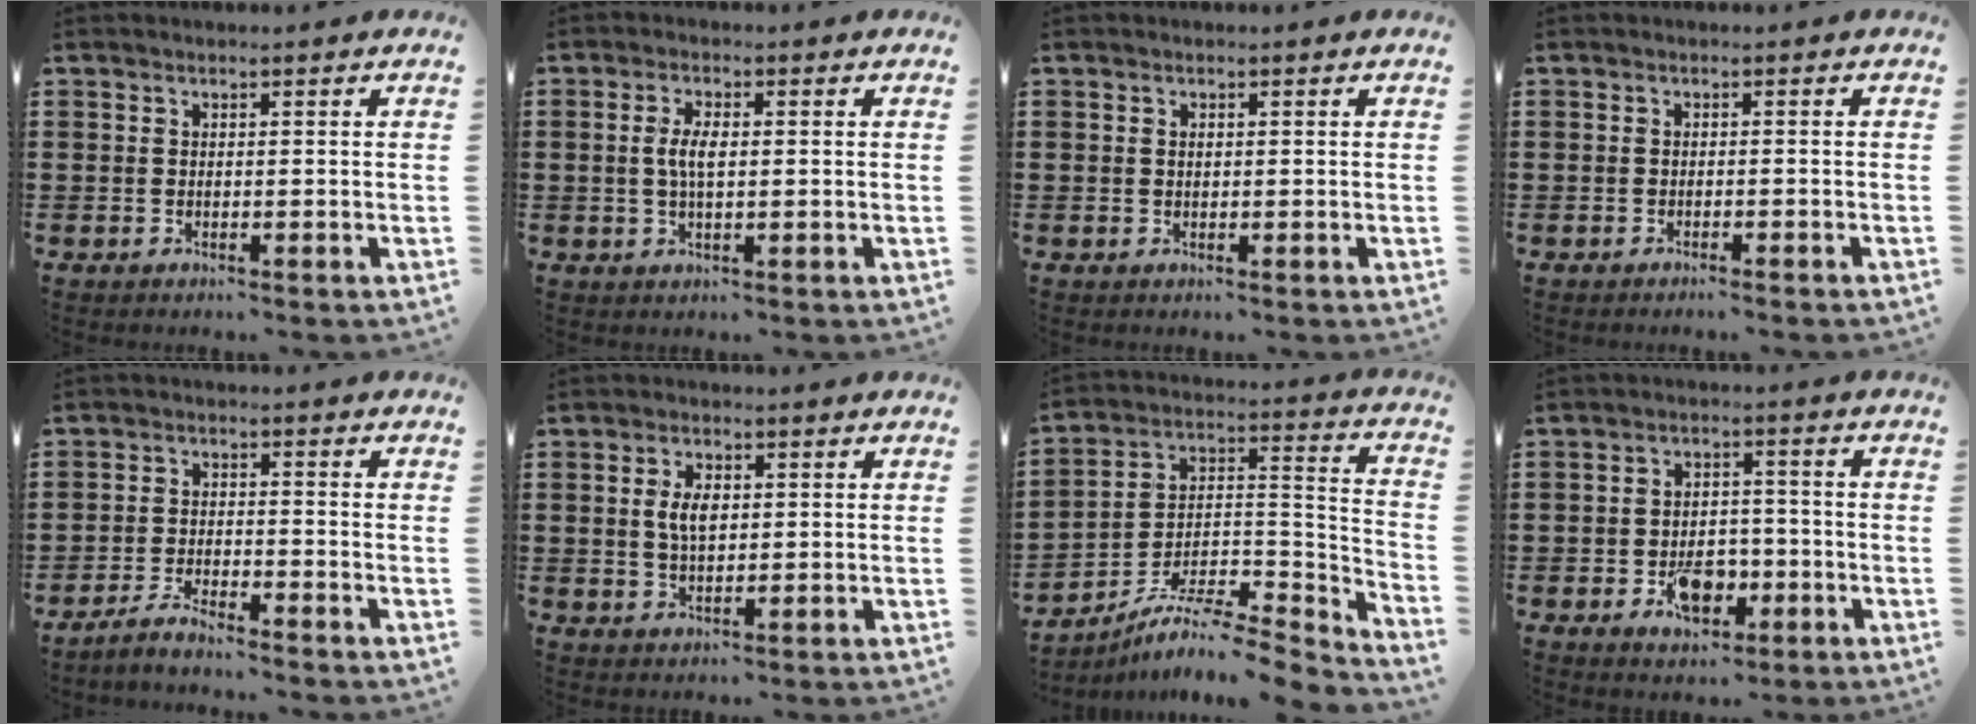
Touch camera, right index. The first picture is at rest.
{"total": 3.8, "force": [0.2, 1.4, 3.5], "torque": [-0.076, 0.001, -0.001]}
{"total": 0.5, "force": [0.1, 0.3, 0.4], "torque": [-0.010, 0.000, 0.002]}
{"total": 0.8, "force": [-0.7, -0.2, 0.2], "torque": [-0.004, -0.001, -0.015]}
{"total": 2.8, "force": [-2.7, -0.2, 0.7], "torque": [-0.020, 0.003, -0.057]}
{"total": 4.1, "force": [0.6, 2.1, 3.5], "torque": [-0.063, 0.007, 0.007]}
{"total": 7.4, "force": [-6.3, 2.0, 3.1], "torque": [-0.056, 0.003, -0.124]}
{"total": 6.4, "force": [-2.5, 3.9, 4.5], "torque": [-0.067, 0.001, -0.044]}